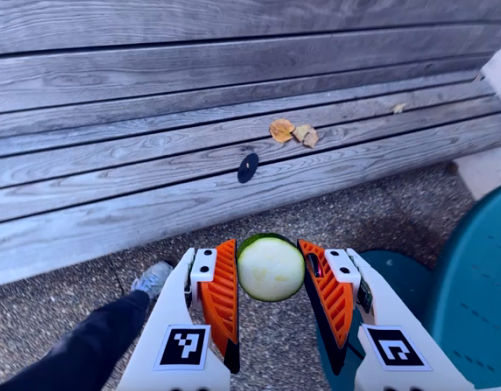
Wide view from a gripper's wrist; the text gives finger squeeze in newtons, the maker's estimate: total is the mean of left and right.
{"total": 7.4, "left": 7.0, "right": 7.8}